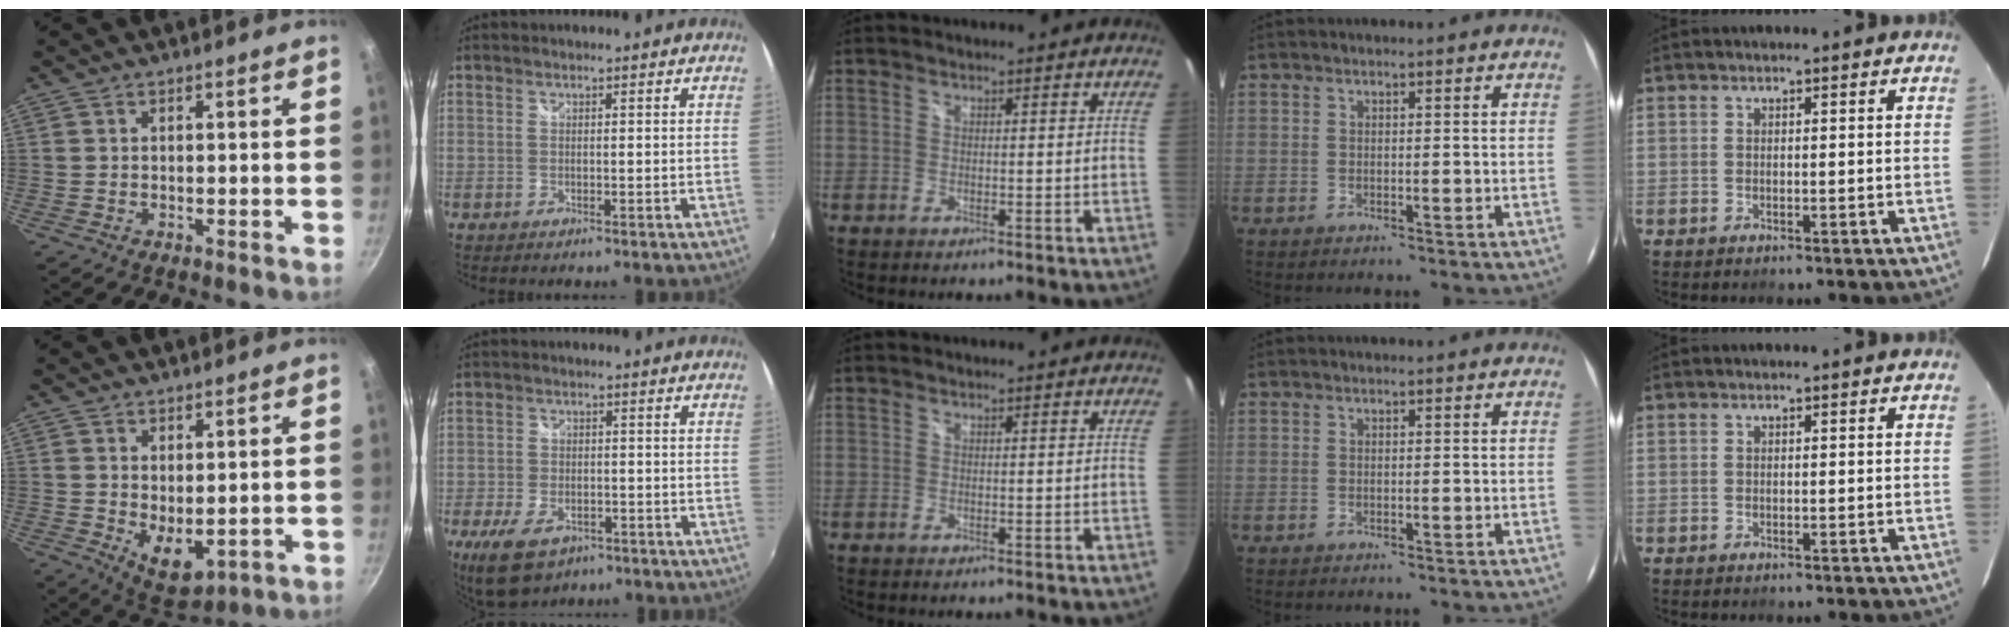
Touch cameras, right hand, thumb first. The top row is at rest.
{"thumb": {"total": 6.9, "force": [0.6, 4.2, 5.5], "torque": [-0.070, -0.022, 0.027]}, "index": {"total": 10.1, "force": [-5.9, 5.6, 6.0], "torque": [-0.143, -0.022, -0.097]}}